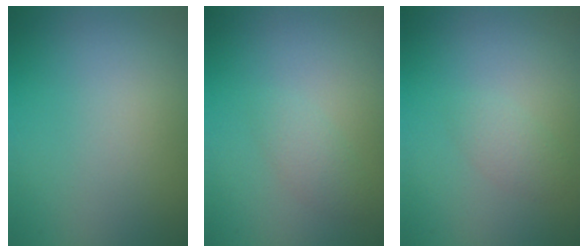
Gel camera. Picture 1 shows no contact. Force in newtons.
{"total": 1.4, "press": 1.4, "slide": 0.1}
{"total": 1.2, "press": 1.2, "slide": 0.0}